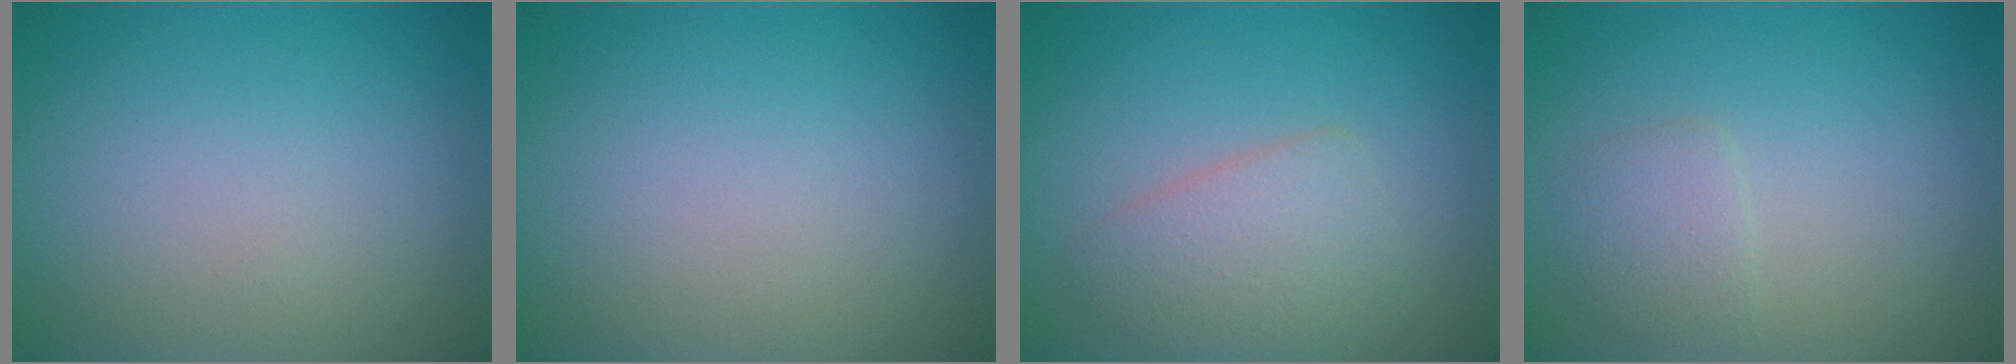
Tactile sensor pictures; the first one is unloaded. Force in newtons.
{"total": 0.0}
{"total": 3.3, "press": 3.3, "slide": 0.1}
{"total": 1.7, "press": 1.7, "slide": 0.0}